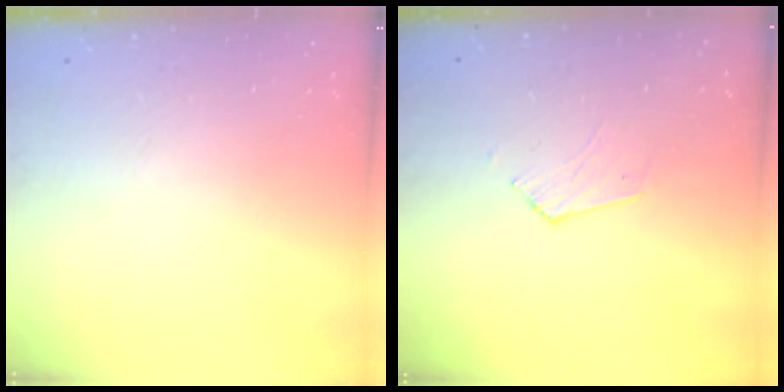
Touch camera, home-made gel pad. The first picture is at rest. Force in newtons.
{"total": 2.6, "press": 2.6, "slide": 0.2}